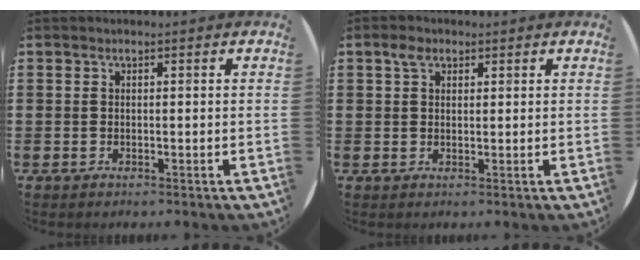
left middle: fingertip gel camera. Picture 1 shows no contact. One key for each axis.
{"total": 2.2, "fx": 1.4, "fy": 1.4, "fz": 1.1, "tx": -0.015, "ty": 0.003, "tz": 0.024}